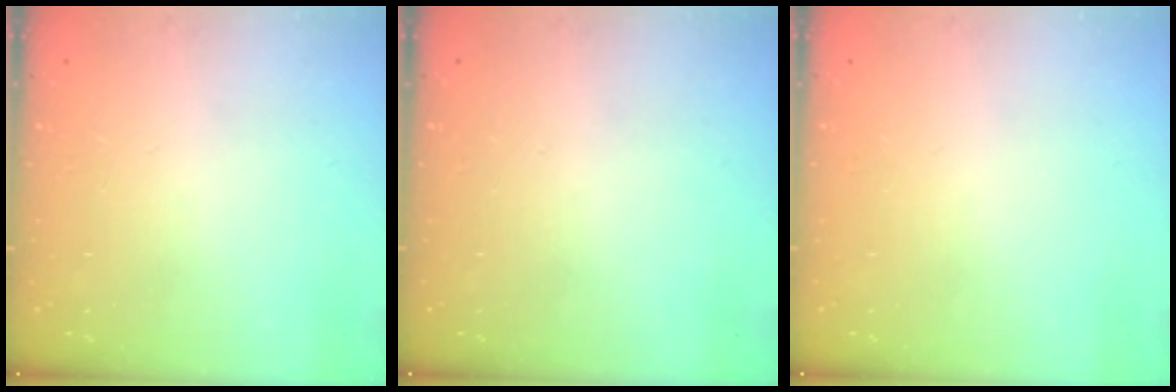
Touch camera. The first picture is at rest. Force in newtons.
{"total": 0.0}
{"total": 0.0}